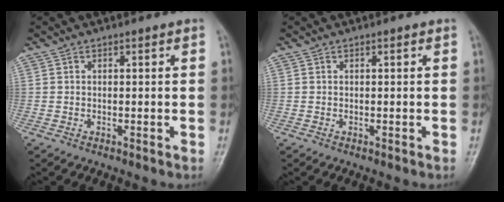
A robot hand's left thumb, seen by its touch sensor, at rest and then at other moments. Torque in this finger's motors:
{"motor_torque": [0.00, 0.01, 0.00, 0.00, 0.00]}